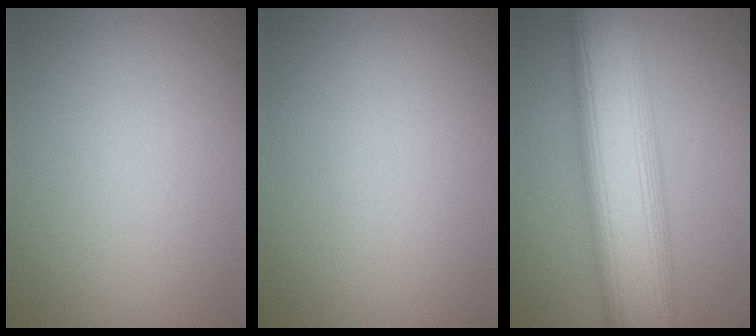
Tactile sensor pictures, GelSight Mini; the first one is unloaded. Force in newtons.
{"total": 0.0}
{"total": 12.9, "press": 12.9, "slide": 0.1}